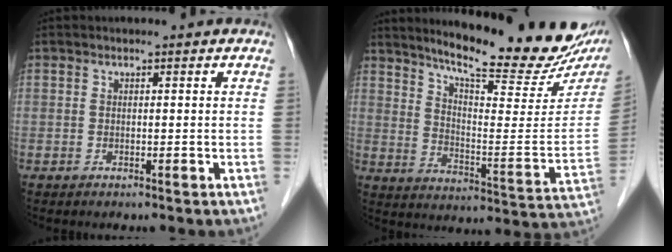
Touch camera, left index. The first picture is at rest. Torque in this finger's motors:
{"motor_torque": [0.78, -1.01, 0.56, 0.13]}